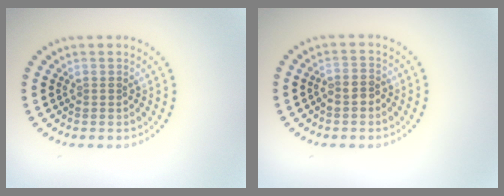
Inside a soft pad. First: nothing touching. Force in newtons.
{"total": 1.3, "press": 1.1, "slide": 0.7}